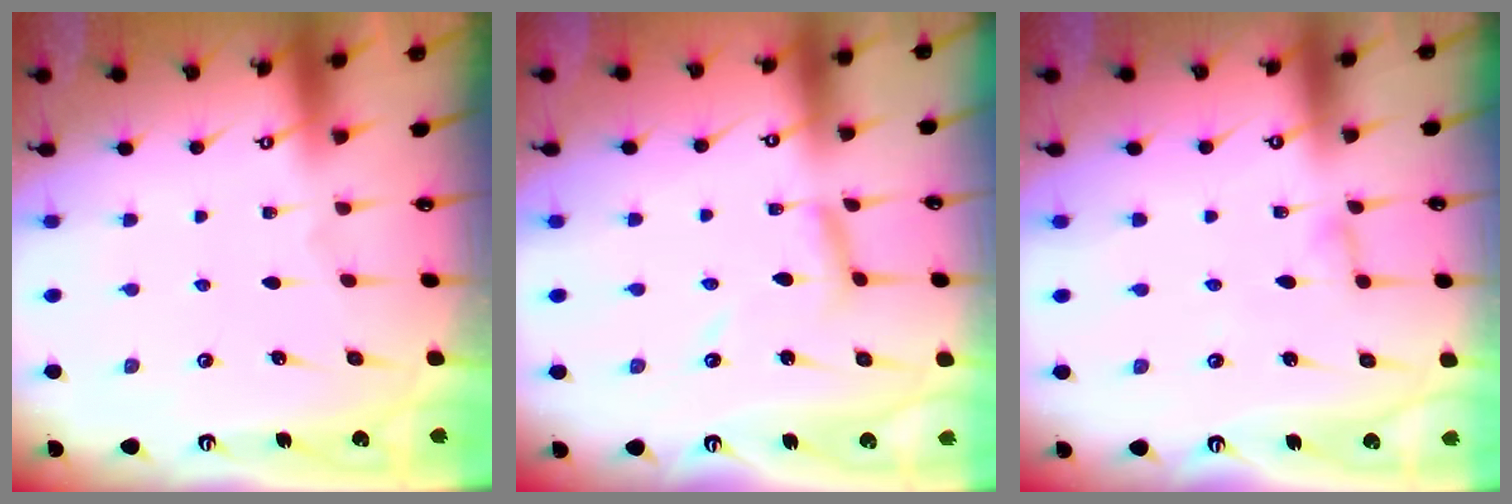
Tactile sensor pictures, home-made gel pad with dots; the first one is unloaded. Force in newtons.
{"total": 7.0, "press": 7.0, "slide": 0.1}
{"total": 3.3, "press": 3.3, "slide": 0.3}